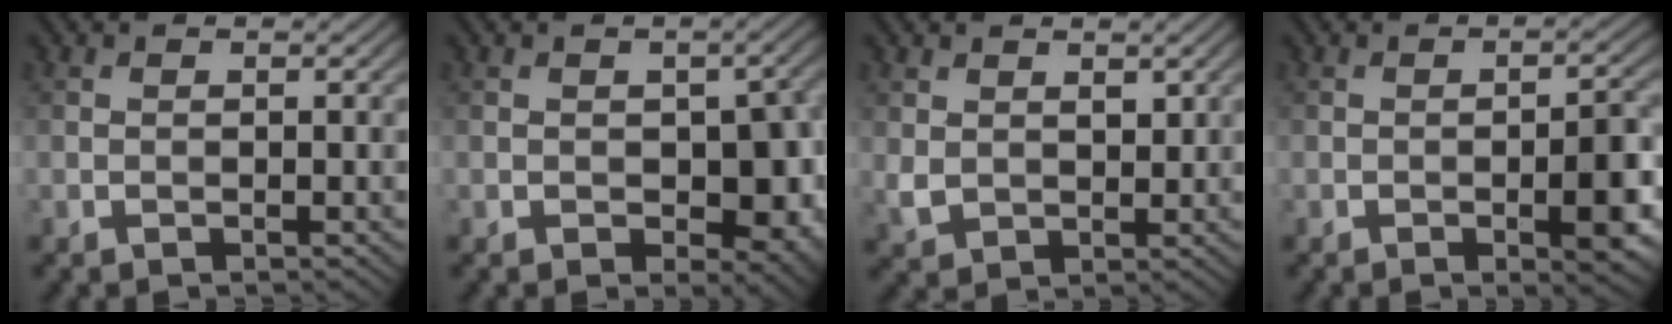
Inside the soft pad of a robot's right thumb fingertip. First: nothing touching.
{"total": 6.7, "force": [-0.8, 4.2, 5.2], "torque": [-0.076, -0.019, -0.005]}
{"total": 3.4, "force": [1.6, 2.4, 1.8], "torque": [-0.048, -0.008, 0.036]}
{"total": 4.8, "force": [-1.6, 1.4, 4.3], "torque": [-0.063, 0.005, -0.022]}